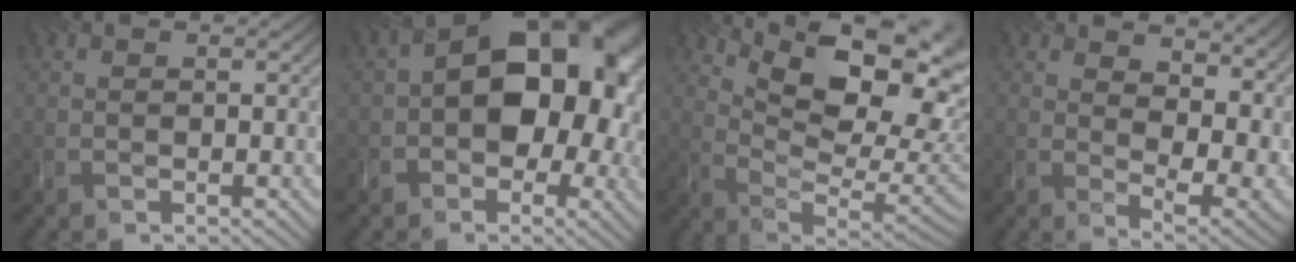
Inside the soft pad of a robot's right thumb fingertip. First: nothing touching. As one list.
[{"total": 14.5, "force": [0.3, 9.9, 10.6], "torque": [-0.127, 0.000, 0.000]}, {"total": 15.4, "force": [7.6, 6.5, 11.7], "torque": [-0.175, 0.002, 0.120]}, {"total": 13.7, "force": [6.6, 7.0, 9.8], "torque": [-0.130, -0.002, 0.117]}]